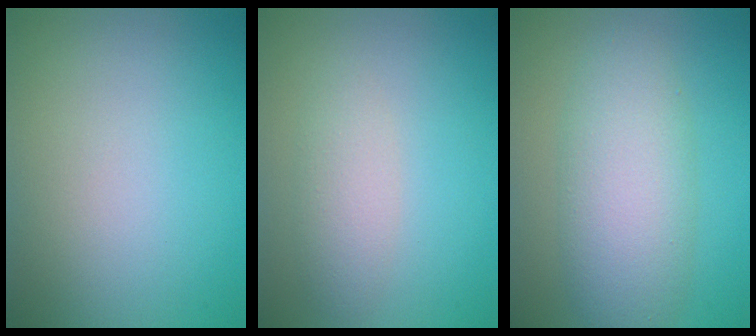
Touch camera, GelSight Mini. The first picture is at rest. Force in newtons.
{"total": 2.3, "press": 2.3, "slide": 0.1}
{"total": 6.2, "press": 6.2, "slide": 0.2}